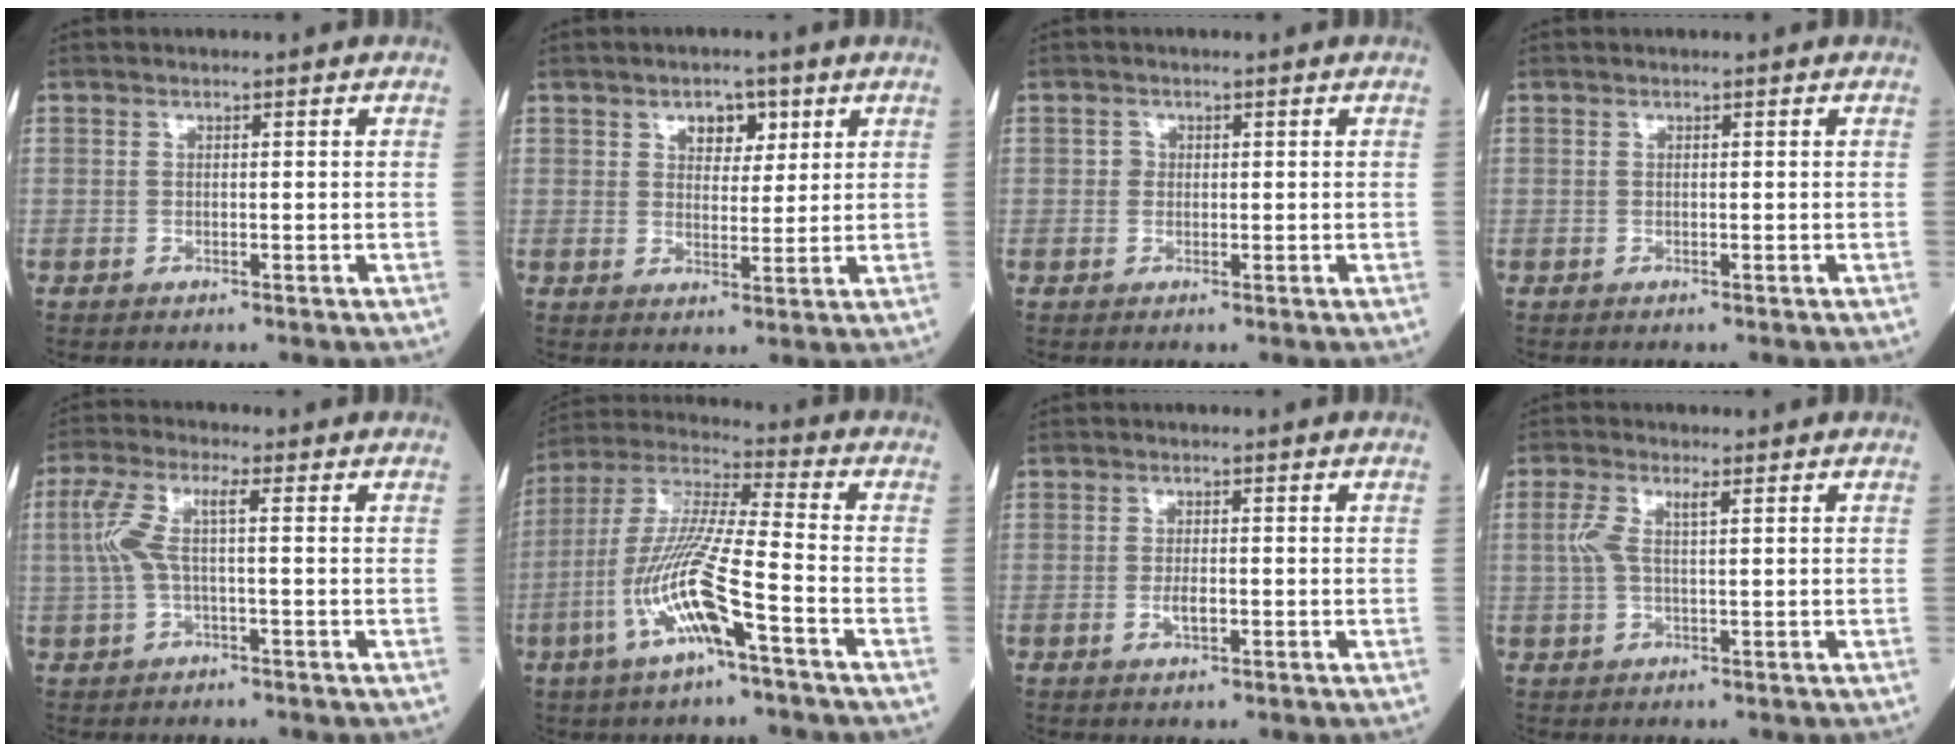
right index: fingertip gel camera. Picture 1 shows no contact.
{"total": 4.5, "force": [2.3, 2.6, 2.8], "torque": [-0.035, 0.005, 0.035]}
{"total": 0.6, "force": [0.1, 0.4, 0.4], "torque": [-0.013, 0.007, 0.003]}
{"total": 0.0}
{"total": 5.7, "force": [0.5, 1.3, 5.6], "torque": [-0.143, 0.027, 0.008]}
{"total": 14.1, "force": [-5.3, 1.1, 13.1], "torque": [-0.273, -0.003, -0.104]}
{"total": 2.0, "force": [-0.6, 0.7, 1.8], "torque": [-0.034, 0.000, -0.006]}
{"total": 3.8, "force": [1.1, 1.0, 3.5], "torque": [-0.093, 0.018, 0.023]}